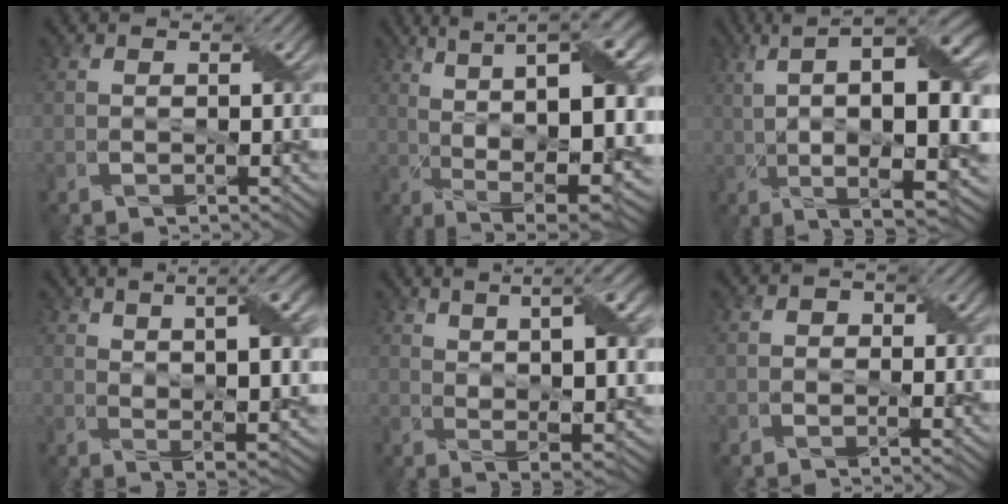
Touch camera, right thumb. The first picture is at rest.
{"total": 16.9, "force": [3.4, 6.4, 15.2], "torque": [-0.234, 0.019, 0.067]}
{"total": 15.5, "force": [3.4, 4.2, 14.6], "torque": [-0.244, 0.008, 0.072]}
{"total": 10.1, "force": [4.2, 3.0, 8.7], "torque": [-0.140, 0.007, 0.068]}
{"total": 11.4, "force": [4.5, 3.5, 9.8], "torque": [-0.159, 0.010, 0.071]}
{"total": 1.0, "force": [-0.2, 1.0, 0.2], "torque": [0.000, -0.002, -0.007]}